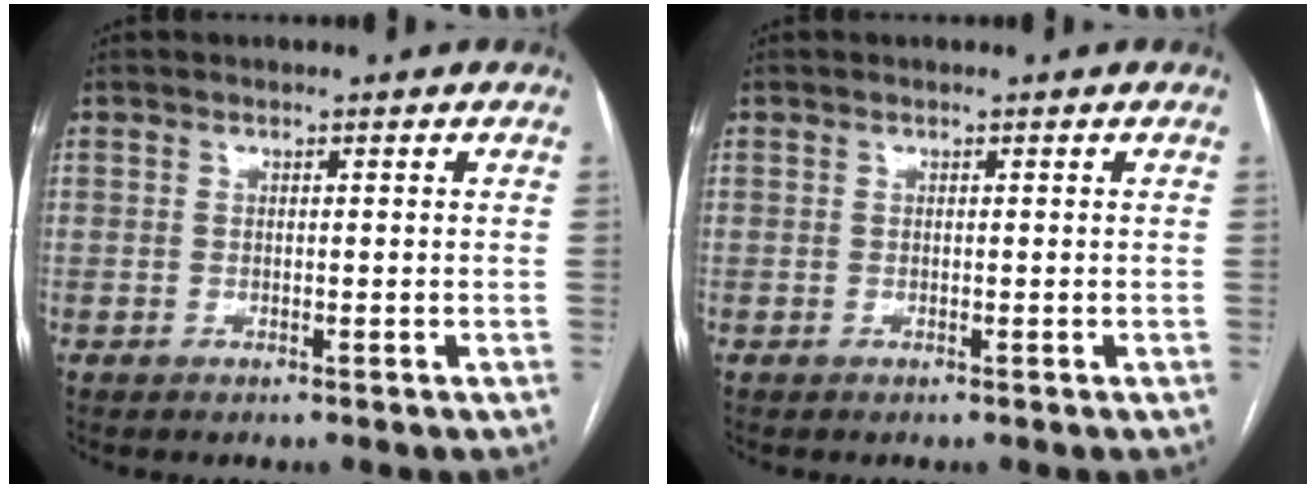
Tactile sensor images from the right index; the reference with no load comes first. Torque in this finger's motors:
{"motor_torque": [0.00, 0.00, 0.00, 0.00]}